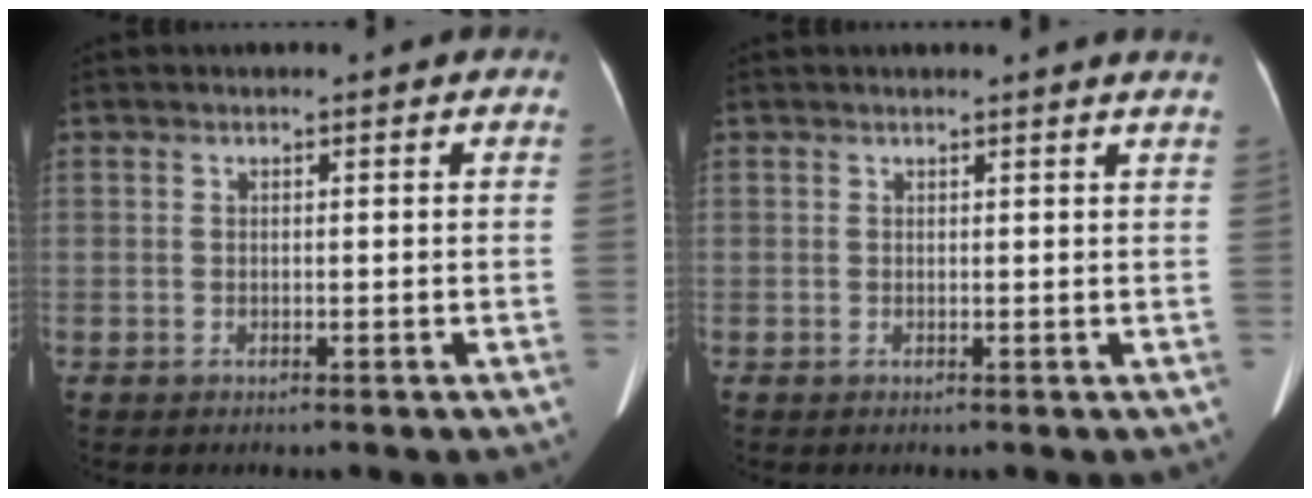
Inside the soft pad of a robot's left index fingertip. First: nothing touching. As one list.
[{"total": 2.2, "force": [2.0, -0.5, 0.6], "torque": [-0.016, -0.008, 0.014]}]